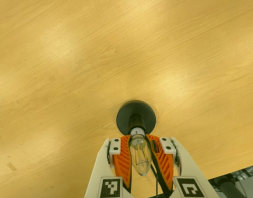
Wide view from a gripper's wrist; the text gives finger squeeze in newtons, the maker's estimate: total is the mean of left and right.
{"total": 26.7, "left": 32.7, "right": 20.8}